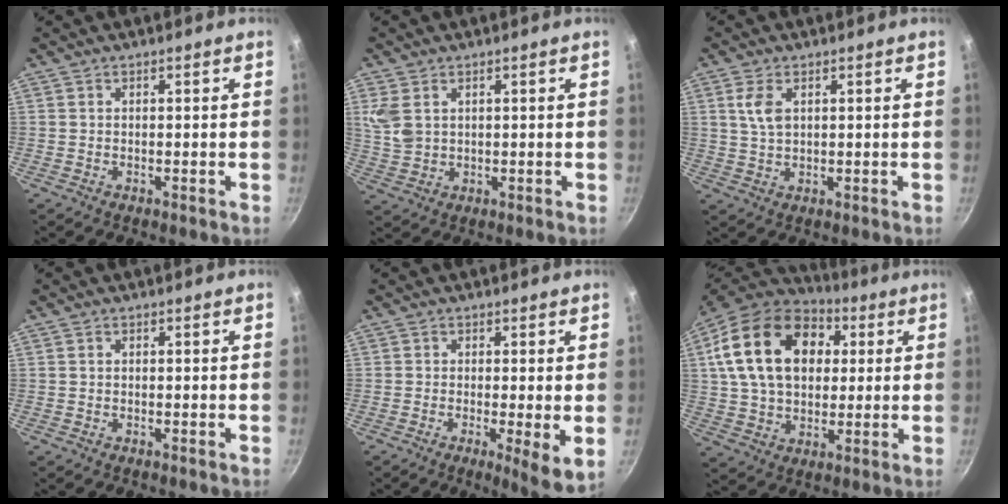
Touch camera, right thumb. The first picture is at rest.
{"total": 5.6, "force": [2.0, 3.8, 3.6], "torque": [-0.070, -0.005, 0.048]}
{"total": 4.4, "force": [1.5, 2.5, 3.4], "torque": [-0.064, -0.006, 0.030]}
{"total": 0.5, "force": [0.1, 0.4, 0.3], "torque": [-0.004, 0.003, 0.001]}
{"total": 6.5, "force": [-0.8, 1.3, 6.3], "torque": [-0.088, -0.019, -0.011]}
{"total": 22.9, "force": [6.0, 15.9, 15.4], "torque": [-0.250, 0.011, 0.099]}